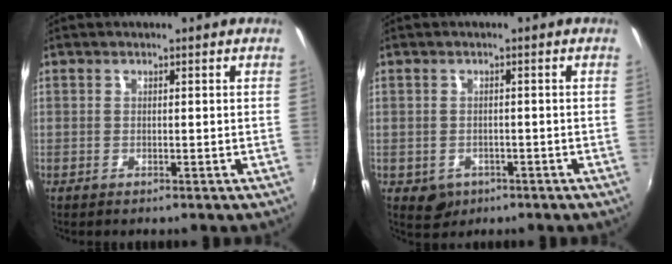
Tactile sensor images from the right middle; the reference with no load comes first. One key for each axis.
{"total": 3.6, "fx": -1.4, "fy": 3.1, "fz": 1.2, "tx": -0.029, "ty": -0.004, "tz": -0.013}